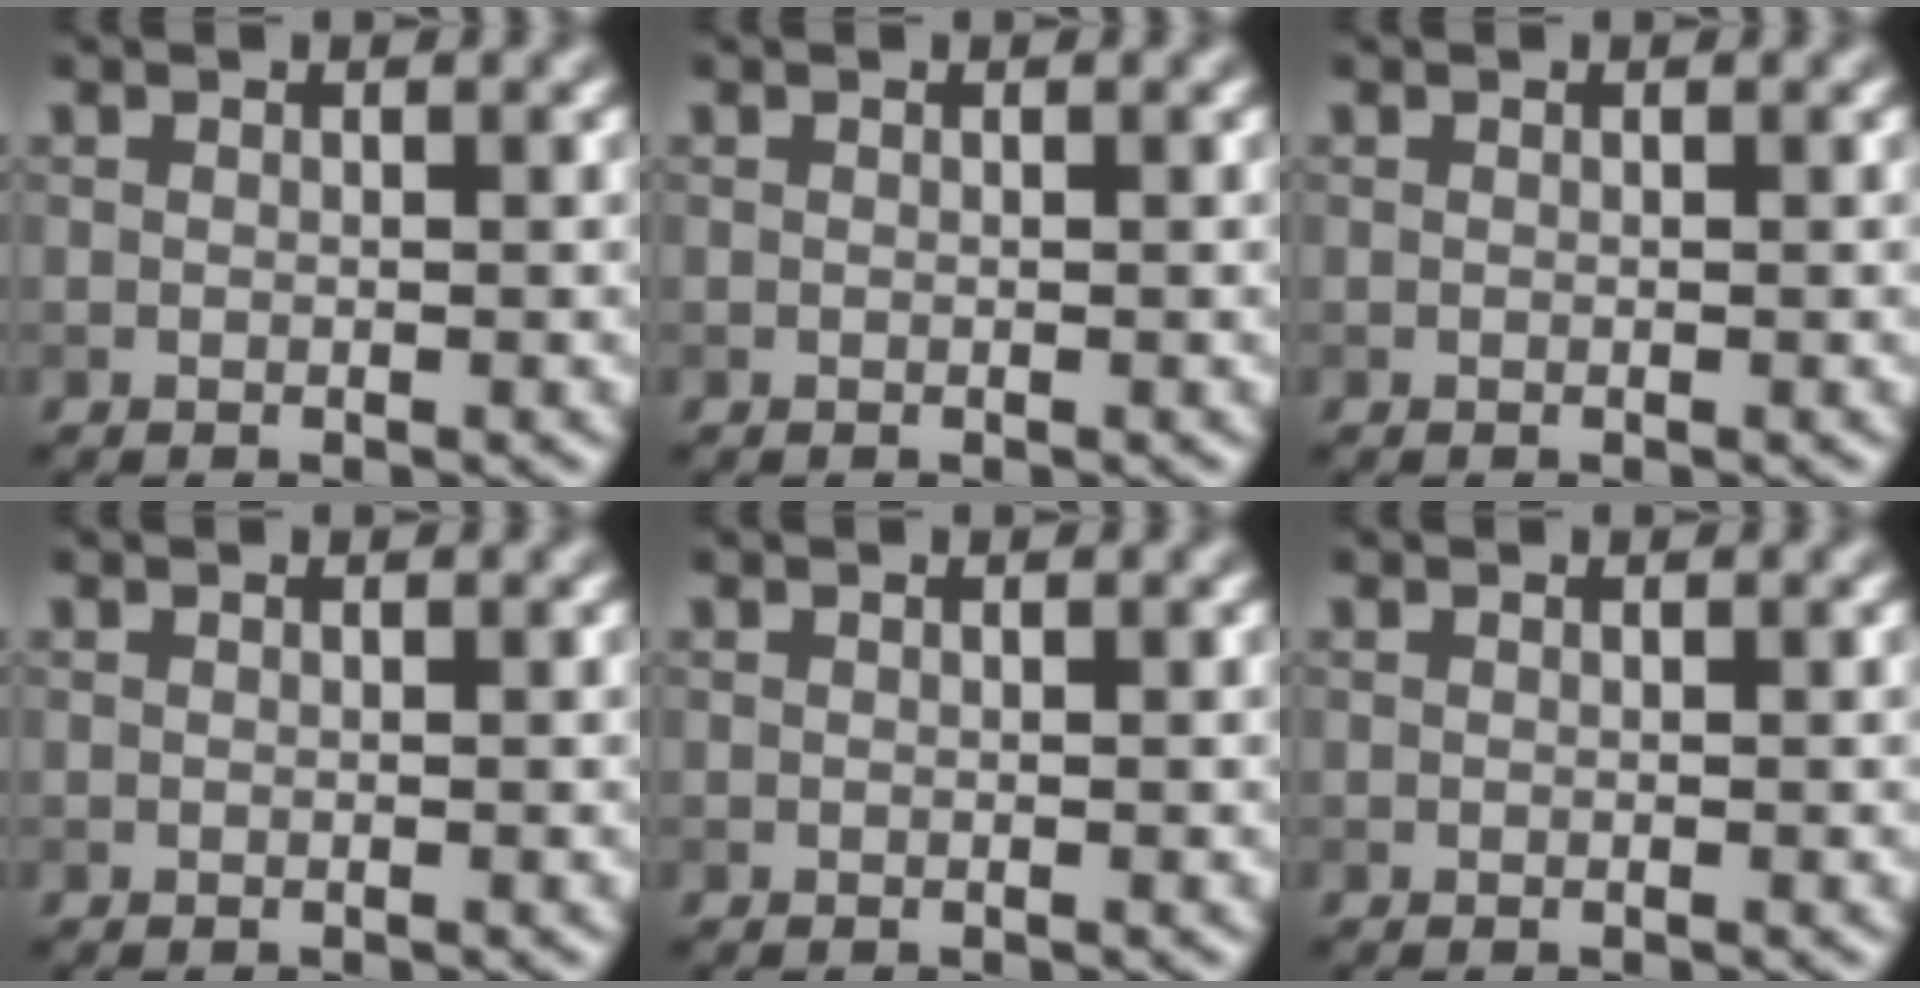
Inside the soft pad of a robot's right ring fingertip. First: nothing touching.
{"total": 0.0}
{"total": 0.0}
{"total": 0.0}
{"total": 0.0}
{"total": 0.0}